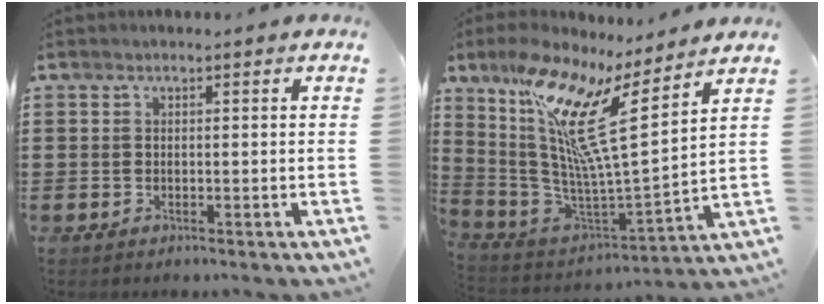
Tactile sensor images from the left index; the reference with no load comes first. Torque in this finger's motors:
{"motor_torque": [1.81, -0.33, 1.05, 0.21]}